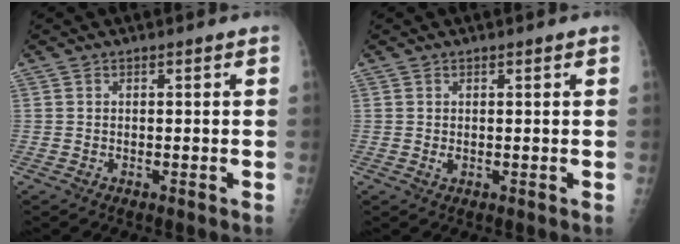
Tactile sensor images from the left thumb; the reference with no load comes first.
{"total": 1.2, "force": [0.3, 0.6, 1.0], "torque": [-0.017, 0.002, 0.009]}